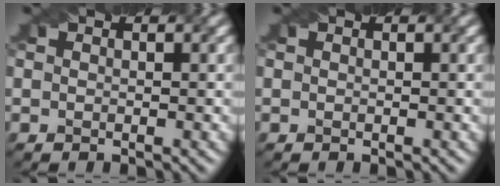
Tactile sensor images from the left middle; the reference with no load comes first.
{"total": 0.0}